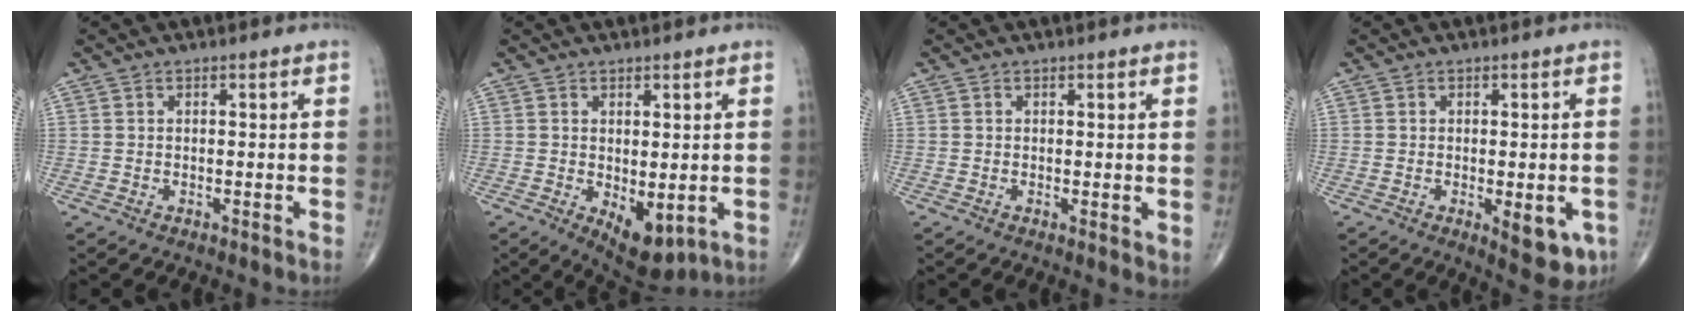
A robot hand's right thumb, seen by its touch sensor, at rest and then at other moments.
{"total": 7.3, "force": [-1.6, 3.7, 6.1], "torque": [-0.072, -0.011, -0.005]}
{"total": 1.7, "force": [0.2, 0.8, 1.5], "torque": [-0.023, -0.009, 0.001]}
{"total": 7.5, "force": [-2.3, 3.0, 6.4], "torque": [-0.065, -0.010, -0.023]}